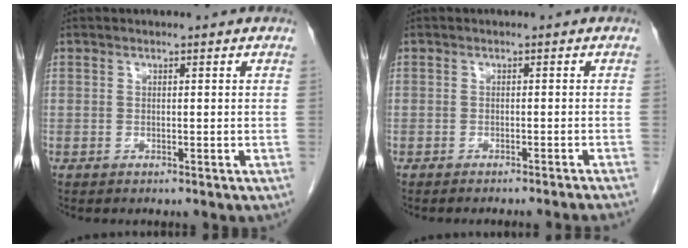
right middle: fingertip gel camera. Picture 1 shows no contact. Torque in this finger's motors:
{"motor_torque": [0.13, -0.03, 0.03, 0.01]}